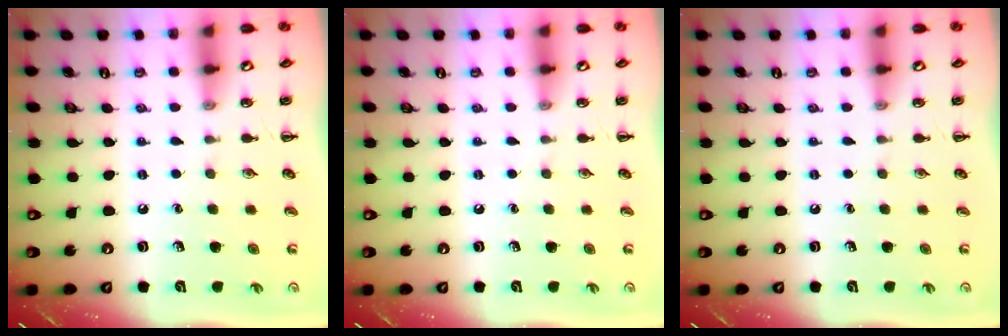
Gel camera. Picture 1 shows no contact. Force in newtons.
{"total": 0.0}
{"total": 0.0}